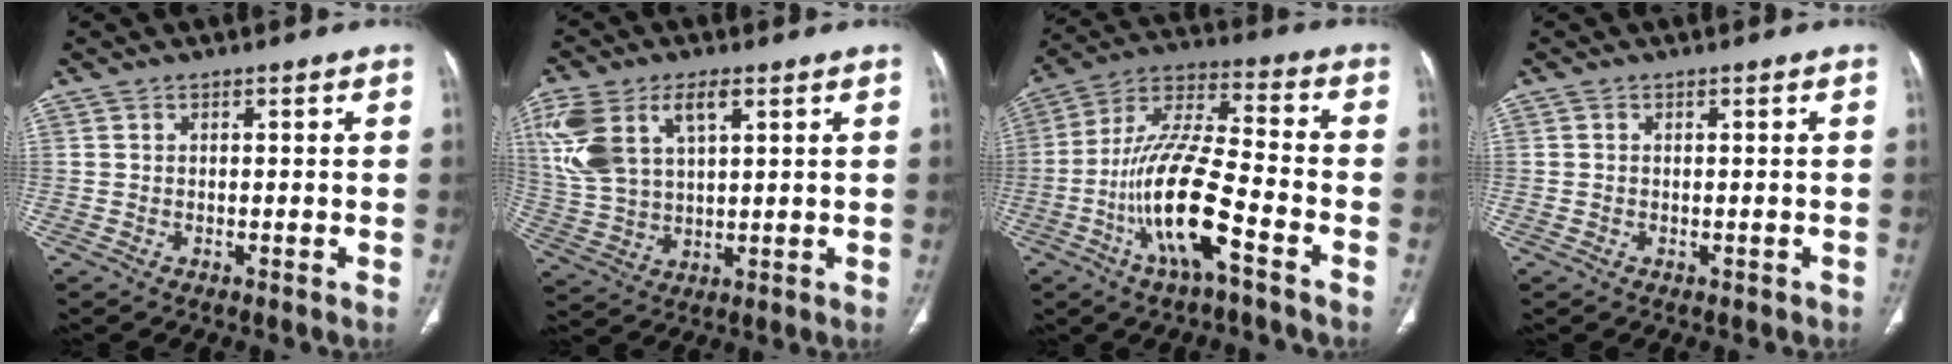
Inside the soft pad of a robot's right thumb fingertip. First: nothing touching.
{"total": 14.5, "force": [5.7, 7.8, 10.9], "torque": [-0.238, 0.002, 0.118]}
{"total": 16.6, "force": [-6.5, 4.1, 14.8], "torque": [-0.301, 0.038, -0.123]}
{"total": 1.1, "force": [-0.3, 1.0, 0.3], "torque": [-0.006, 0.008, 0.002]}